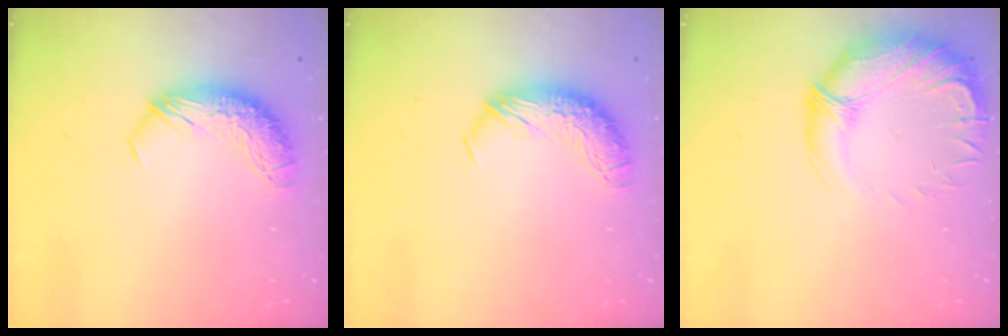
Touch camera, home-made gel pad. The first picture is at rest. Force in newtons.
{"total": 0.0}
{"total": 2.9, "press": 0.9, "slide": 2.8}